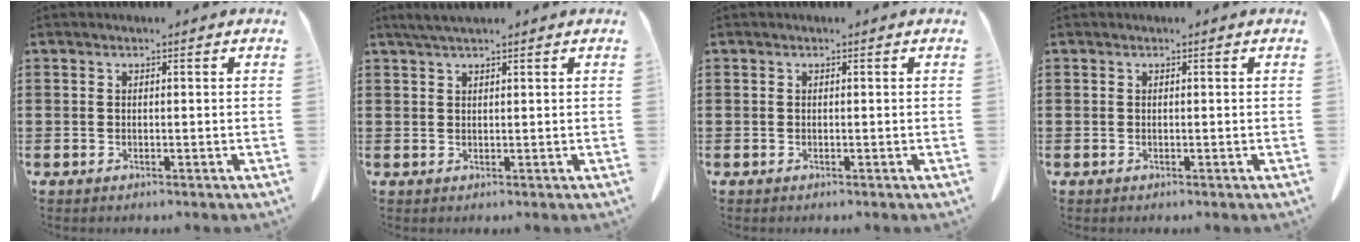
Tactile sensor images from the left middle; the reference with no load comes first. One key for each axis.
{"total": 2.0, "fx": 1.6, "fy": 0.1, "fz": 1.3, "tx": -0.027, "ty": -0.001, "tz": 0.030}
{"total": 0.0}
{"total": 0.0}